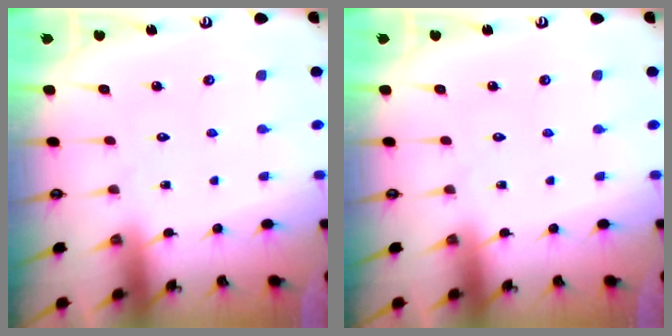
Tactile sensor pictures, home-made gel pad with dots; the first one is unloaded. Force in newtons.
{"total": 0.0}